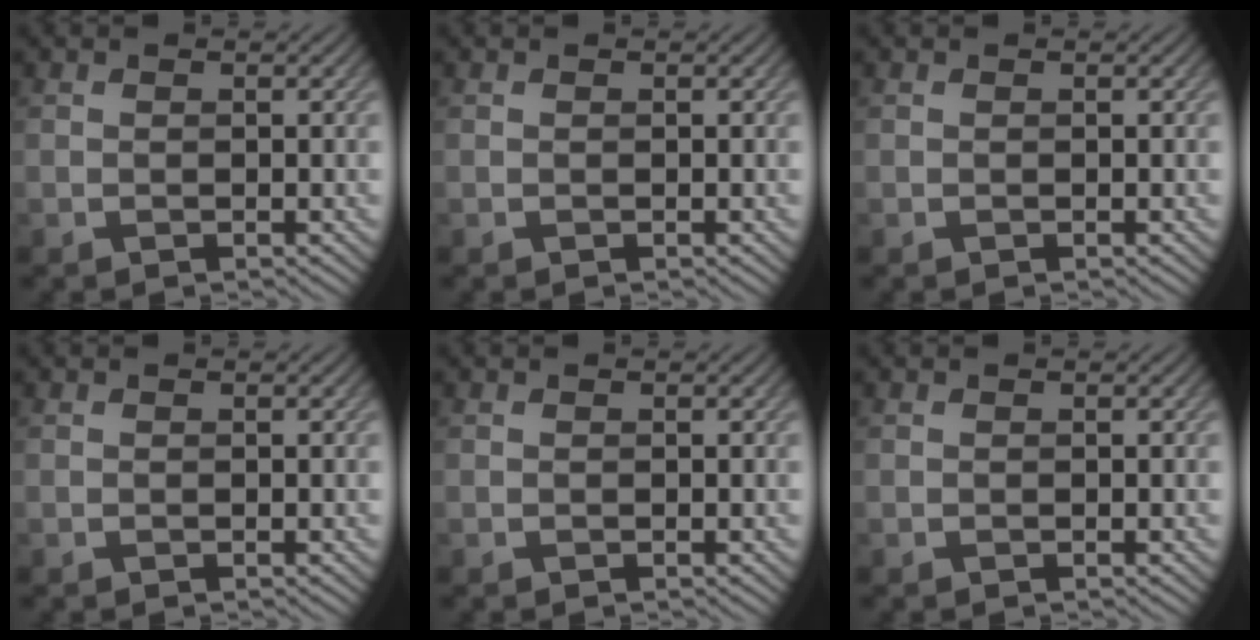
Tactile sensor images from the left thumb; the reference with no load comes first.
{"total": 0.0}
{"total": 0.0}
{"total": 0.0}
{"total": 0.0}
{"total": 0.0}